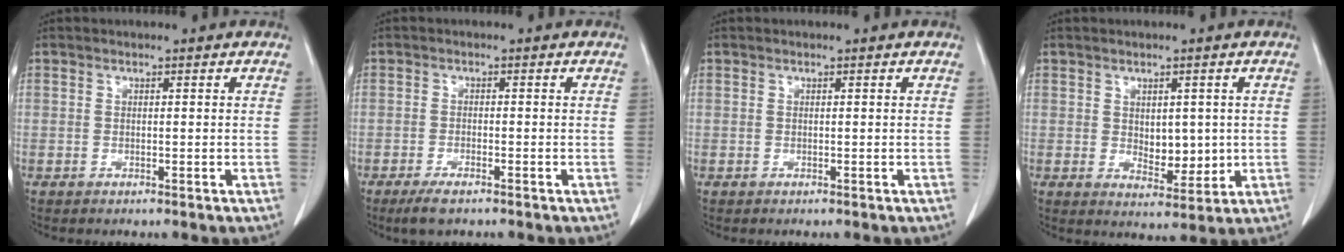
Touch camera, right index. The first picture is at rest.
{"total": 3.5, "force": [-2.6, 0.8, 2.3], "torque": [-0.051, -0.007, -0.044]}
{"total": 0.0}
{"total": 4.9, "force": [0.3, 2.8, 4.0], "torque": [-0.056, -0.008, 0.018]}